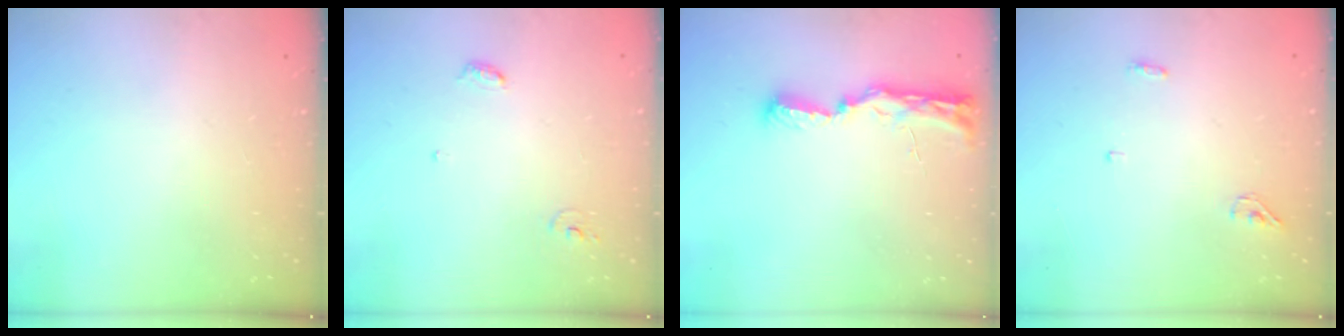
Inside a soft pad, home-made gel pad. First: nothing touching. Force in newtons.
{"total": 4.0, "press": 4.0, "slide": 0.3}
{"total": 8.9, "press": 8.9, "slide": 1.3}
{"total": 3.4, "press": 3.3, "slide": 1.0}